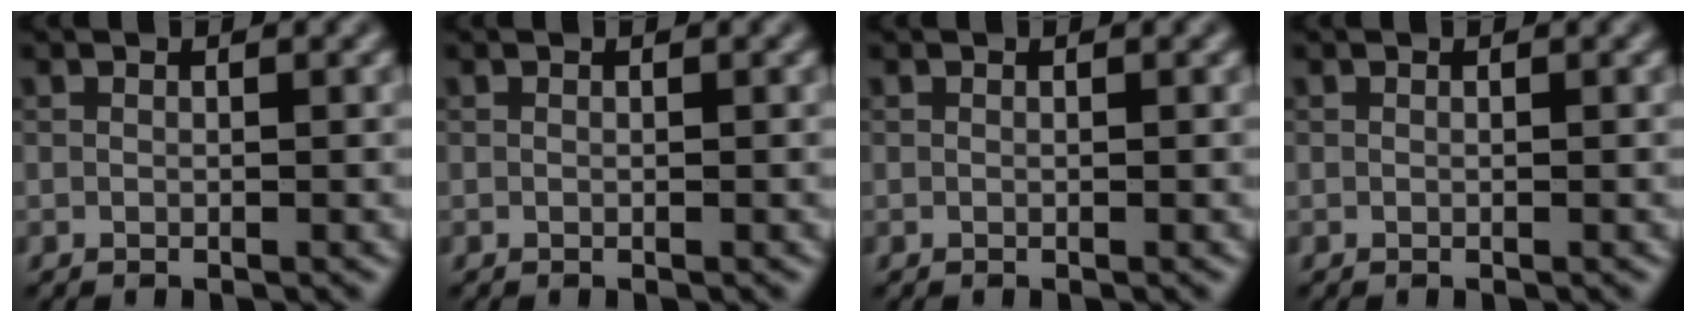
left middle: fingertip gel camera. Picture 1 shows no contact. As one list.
[{"total": 0.0}, {"total": 0.0}, {"total": 0.0}]